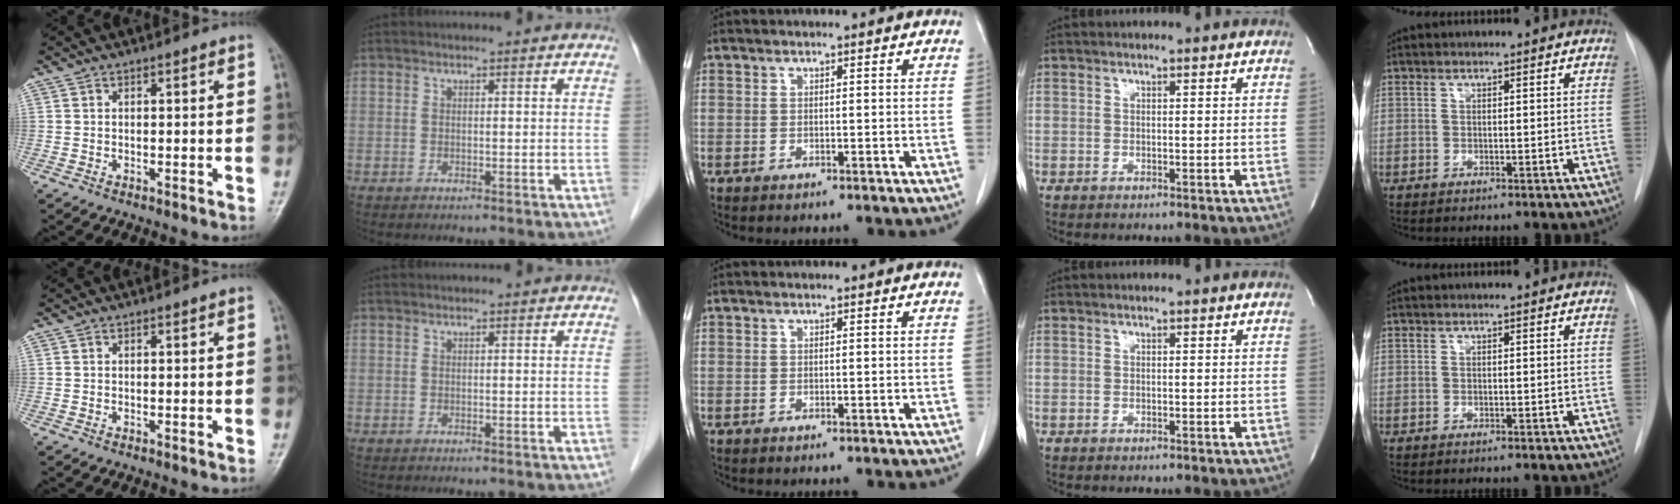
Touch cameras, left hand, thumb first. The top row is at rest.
{}